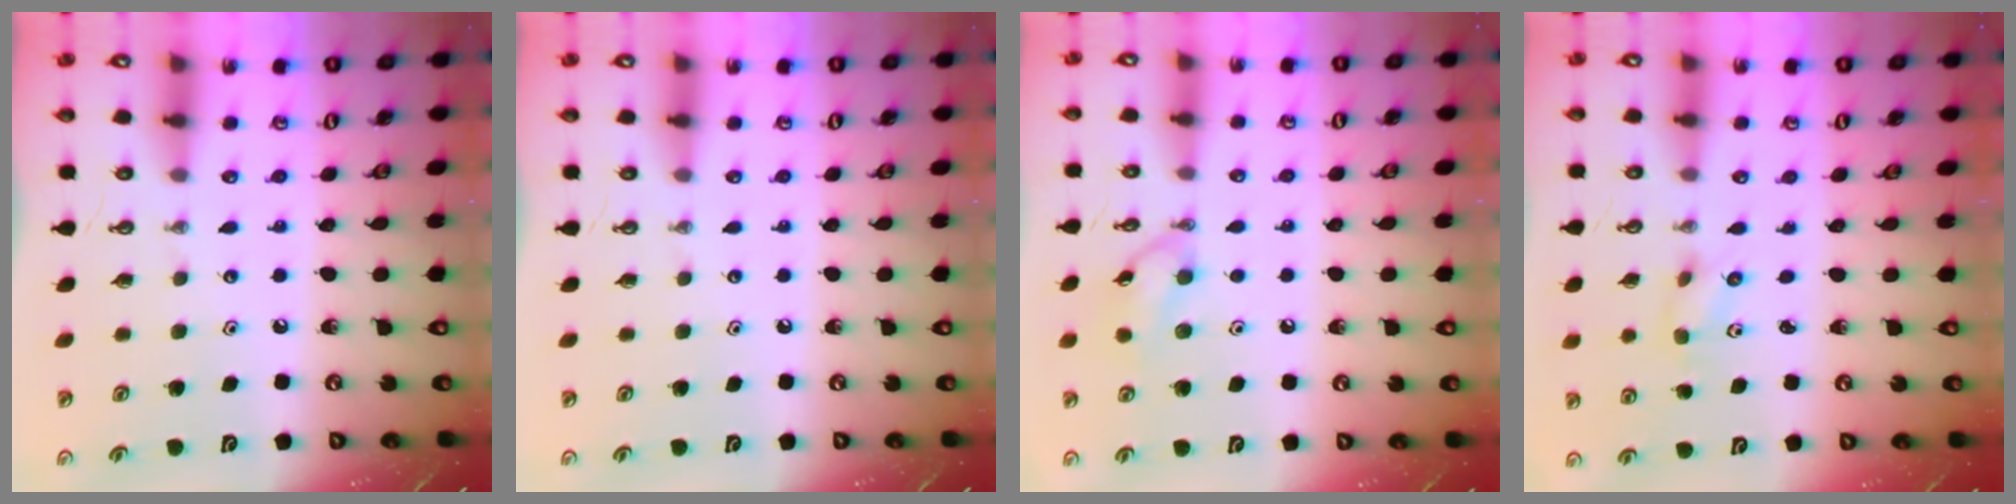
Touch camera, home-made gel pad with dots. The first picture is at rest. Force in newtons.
{"total": 0.0}
{"total": 9.1, "press": 9.1, "slide": 0.4}
{"total": 2.3, "press": 2.0, "slide": 1.1}